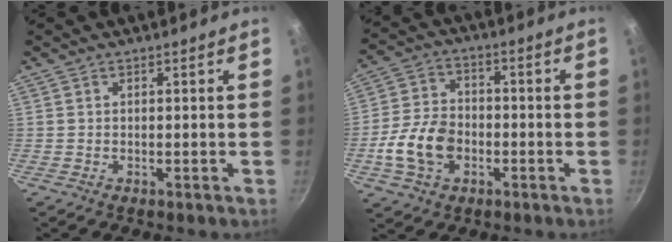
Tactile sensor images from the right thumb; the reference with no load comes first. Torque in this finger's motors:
{"motor_torque": [1.60, 1.73, 0.99, -0.83, 0.28]}